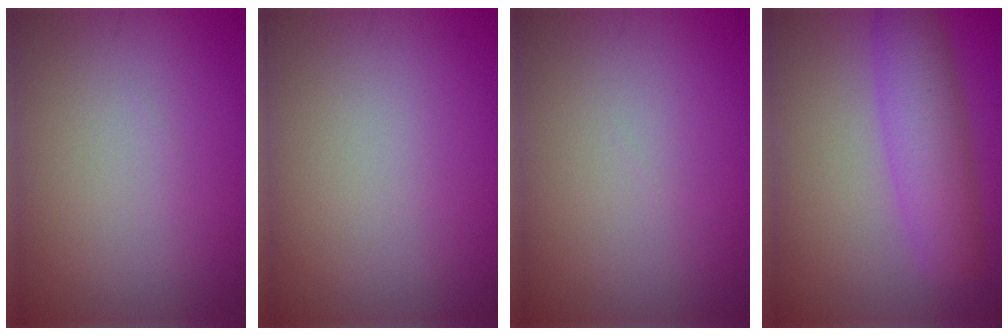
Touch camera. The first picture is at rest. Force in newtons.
{"total": 0.0}
{"total": 0.0}
{"total": 5.5, "press": 5.5, "slide": 0.3}